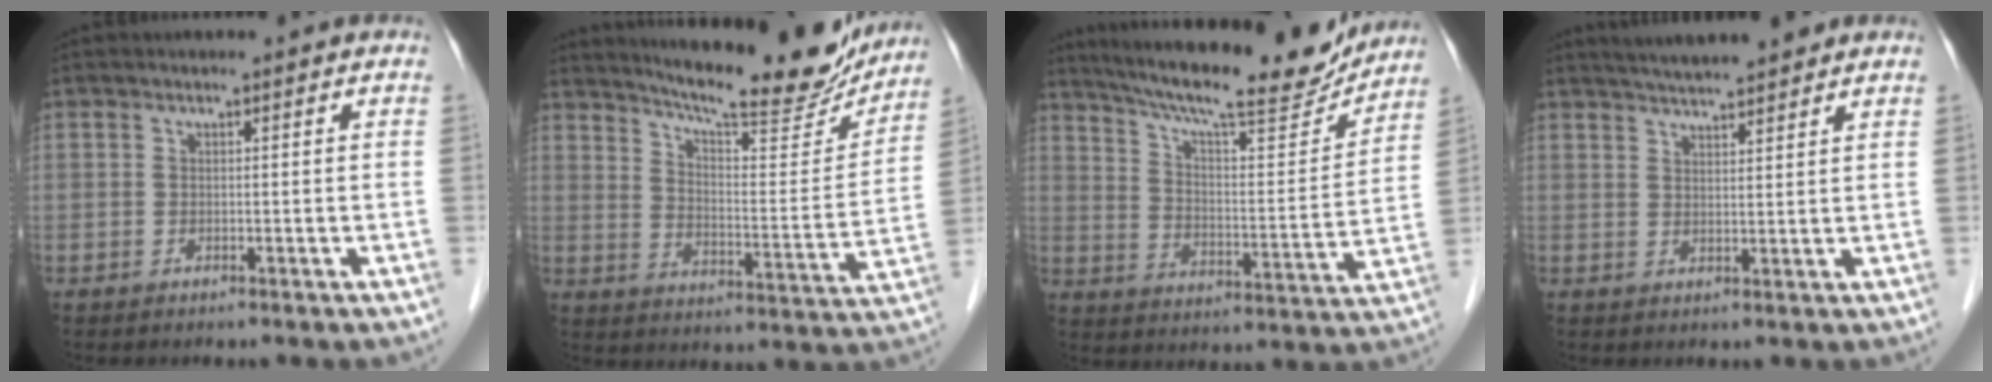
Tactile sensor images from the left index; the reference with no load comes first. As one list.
[{"total": 20.2, "force": [18.2, 2.4, 8.3], "torque": [-0.124, -0.040, 0.246]}, {"total": 21.5, "force": [19.1, 2.8, 9.6], "torque": [-0.161, -0.011, 0.274]}, {"total": 8.5, "force": [7.6, 0.9, 3.7], "torque": [-0.058, 0.022, 0.111]}]